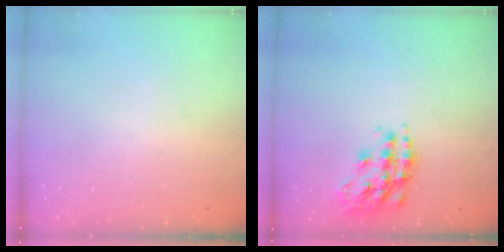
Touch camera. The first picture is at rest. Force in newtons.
{"total": 15.9, "press": 15.9, "slide": 0.9}